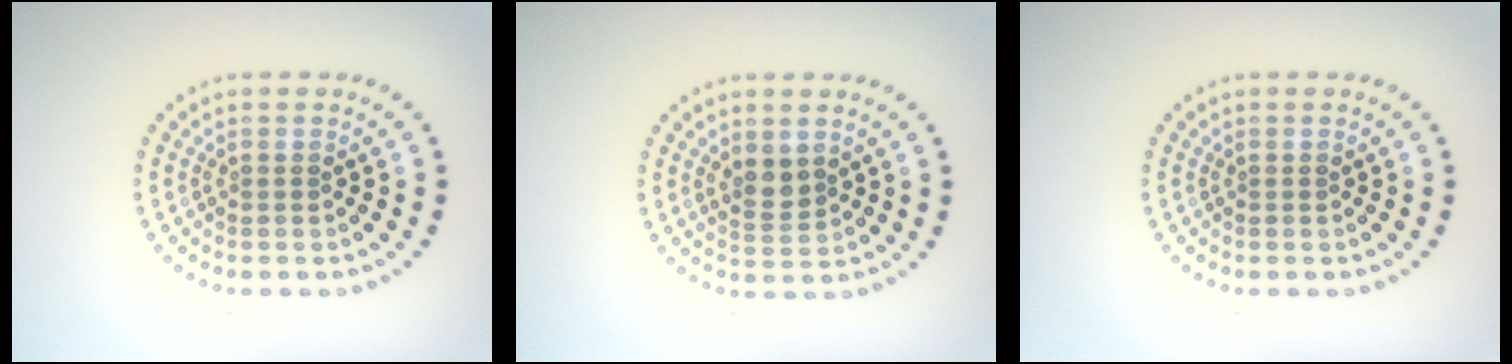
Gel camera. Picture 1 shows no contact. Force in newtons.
{"total": 2.0, "press": 1.7, "slide": 1.0}
{"total": 0.0}